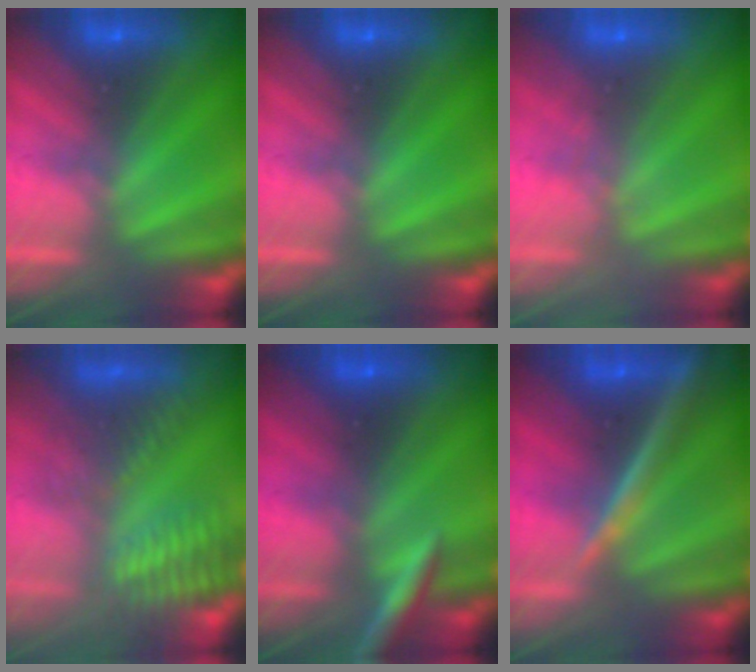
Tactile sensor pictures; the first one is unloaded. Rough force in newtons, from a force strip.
{"total": 0.0}
{"total": 1.8}
{"total": 4.6}
{"total": 2.9}
{"total": 4.7}